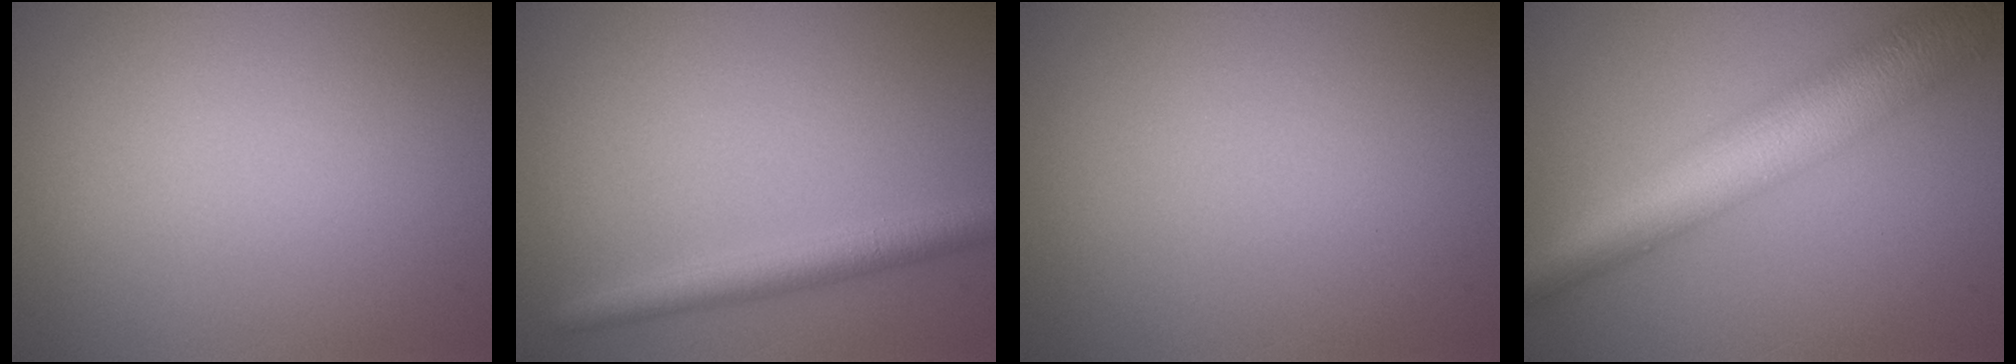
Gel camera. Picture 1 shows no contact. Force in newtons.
{"total": 3.0, "press": 3.0, "slide": 0.2}
{"total": 0.0}
{"total": 8.9, "press": 8.9, "slide": 0.1}